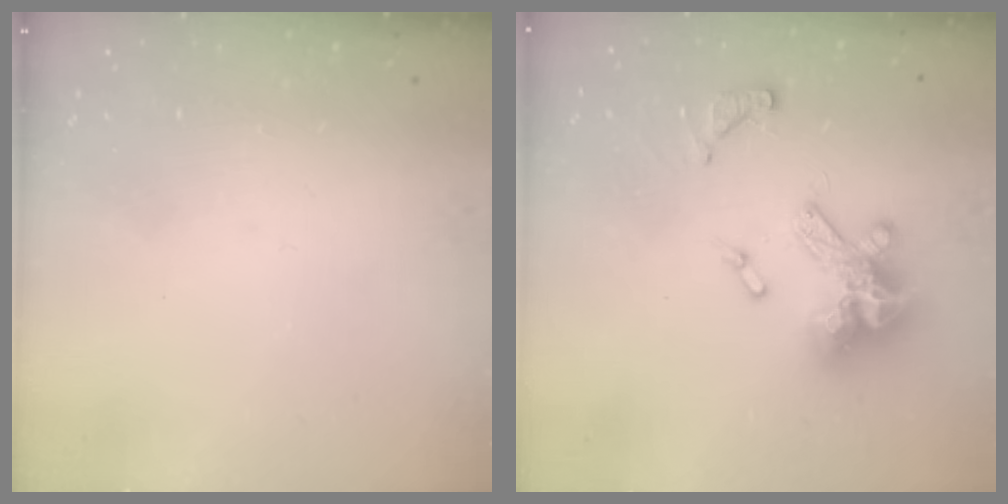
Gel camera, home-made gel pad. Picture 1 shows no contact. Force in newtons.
{"total": 16.1, "press": 16.0, "slide": 2.0}